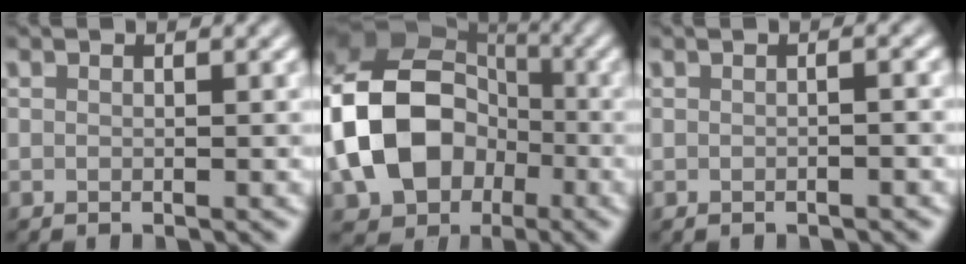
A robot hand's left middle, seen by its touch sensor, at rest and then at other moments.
{"total": 13.4, "force": [-2.5, 10.4, 8.1], "torque": [-0.165, -0.011, -0.057]}
{"total": 1.0, "force": [-0.3, 0.2, 0.9], "torque": [-0.011, 0.002, -0.004]}